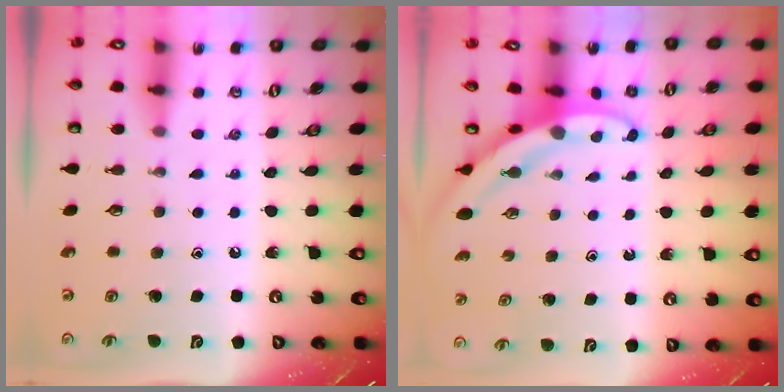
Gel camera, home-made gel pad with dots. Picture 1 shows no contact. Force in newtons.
{"total": 3.3, "press": 3.3, "slide": 0.2}